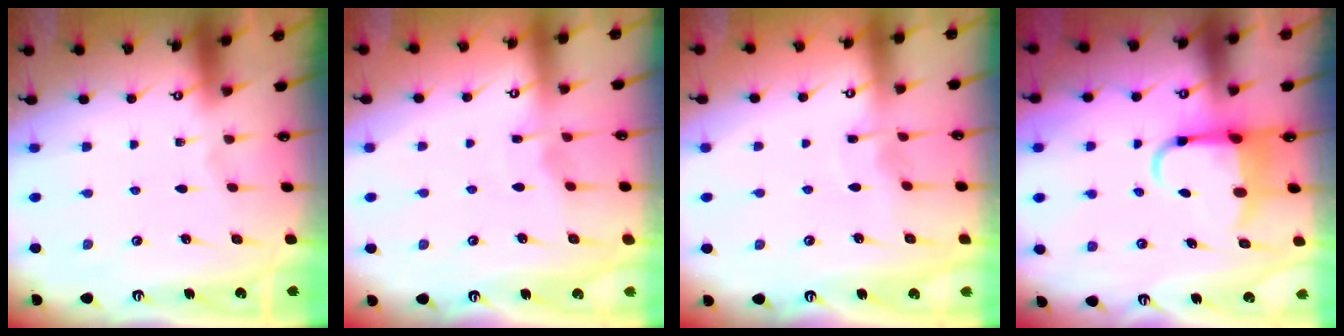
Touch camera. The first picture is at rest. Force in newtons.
{"total": 2.9, "press": 2.9, "slide": 0.4}
{"total": 2.8, "press": 2.8, "slide": 0.3}
{"total": 6.3, "press": 6.2, "slide": 1.4}